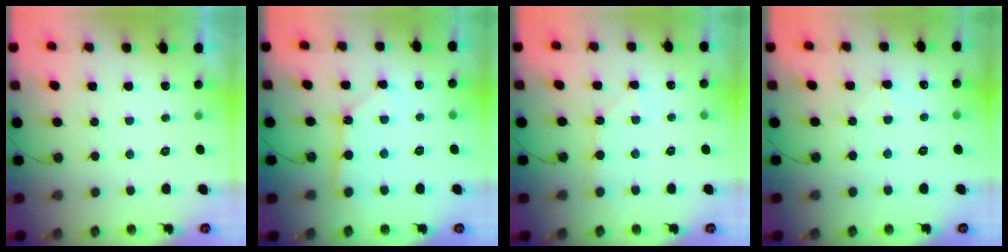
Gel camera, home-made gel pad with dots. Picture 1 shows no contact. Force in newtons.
{"total": 3.9, "press": 3.8, "slide": 0.3}
{"total": 3.8, "press": 3.8, "slide": 0.5}
{"total": 3.0, "press": 2.9, "slide": 0.5}